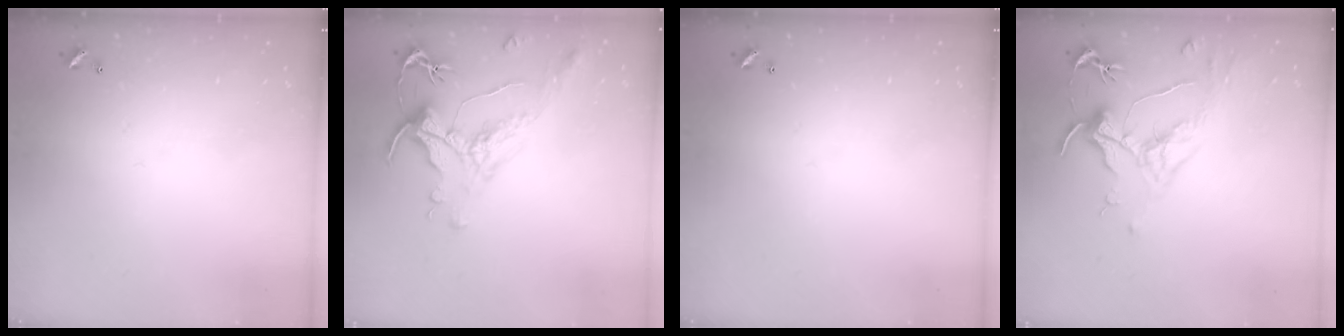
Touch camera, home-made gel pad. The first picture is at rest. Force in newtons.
{"total": 1.7, "press": 1.1, "slide": 1.3}
{"total": 0.0}
{"total": 1.8, "press": 1.6, "slide": 0.9}